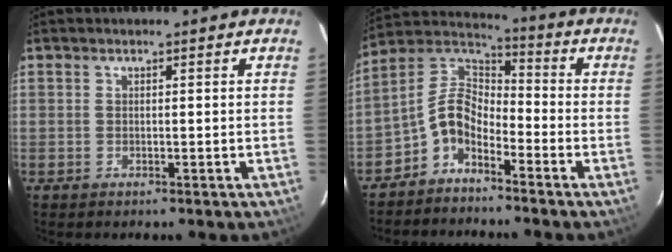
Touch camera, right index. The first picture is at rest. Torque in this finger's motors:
{"motor_torque": [0.58, -0.28, 0.45, 0.05]}